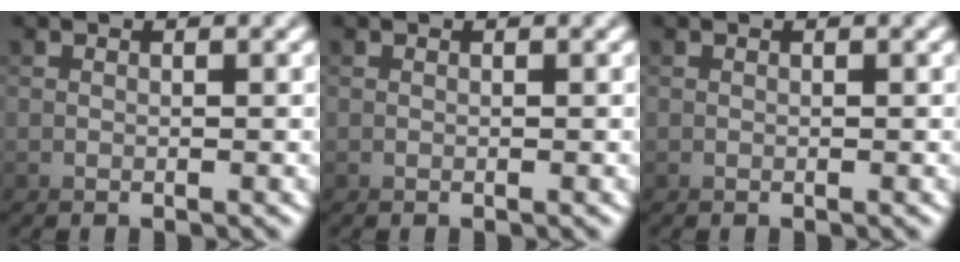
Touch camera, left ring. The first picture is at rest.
{"total": 0.0}
{"total": 0.0}